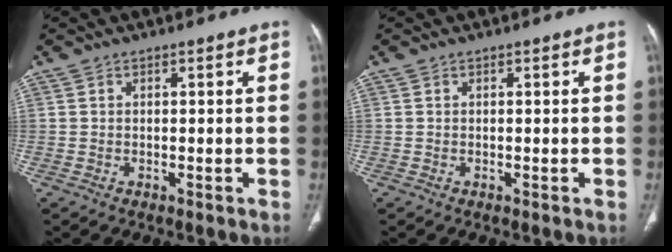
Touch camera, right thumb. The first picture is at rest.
{"total": 0.0}